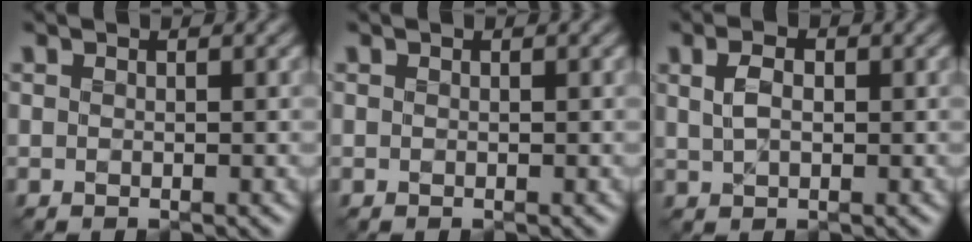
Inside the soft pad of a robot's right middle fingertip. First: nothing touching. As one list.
[{"total": 0.0}, {"total": 2.2, "force": [0.1, 1.3, 1.7], "torque": [-0.034, 0.001, 0.001]}]